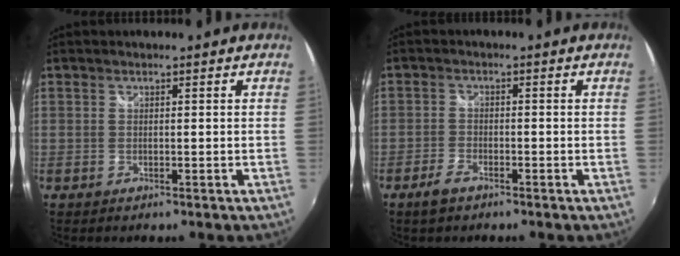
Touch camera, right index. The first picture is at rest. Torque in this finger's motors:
{"motor_torque": [0.04, -0.08, 0.20, 0.03]}